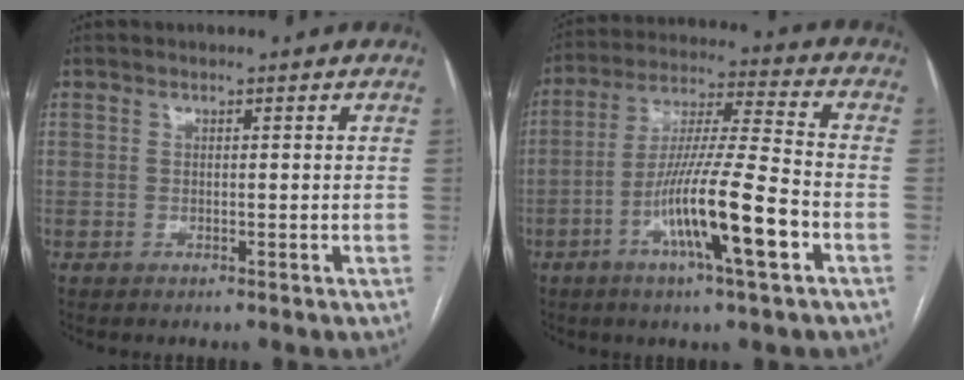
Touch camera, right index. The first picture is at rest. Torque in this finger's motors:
{"motor_torque": [1.48, -0.66, 0.99, 0.21]}